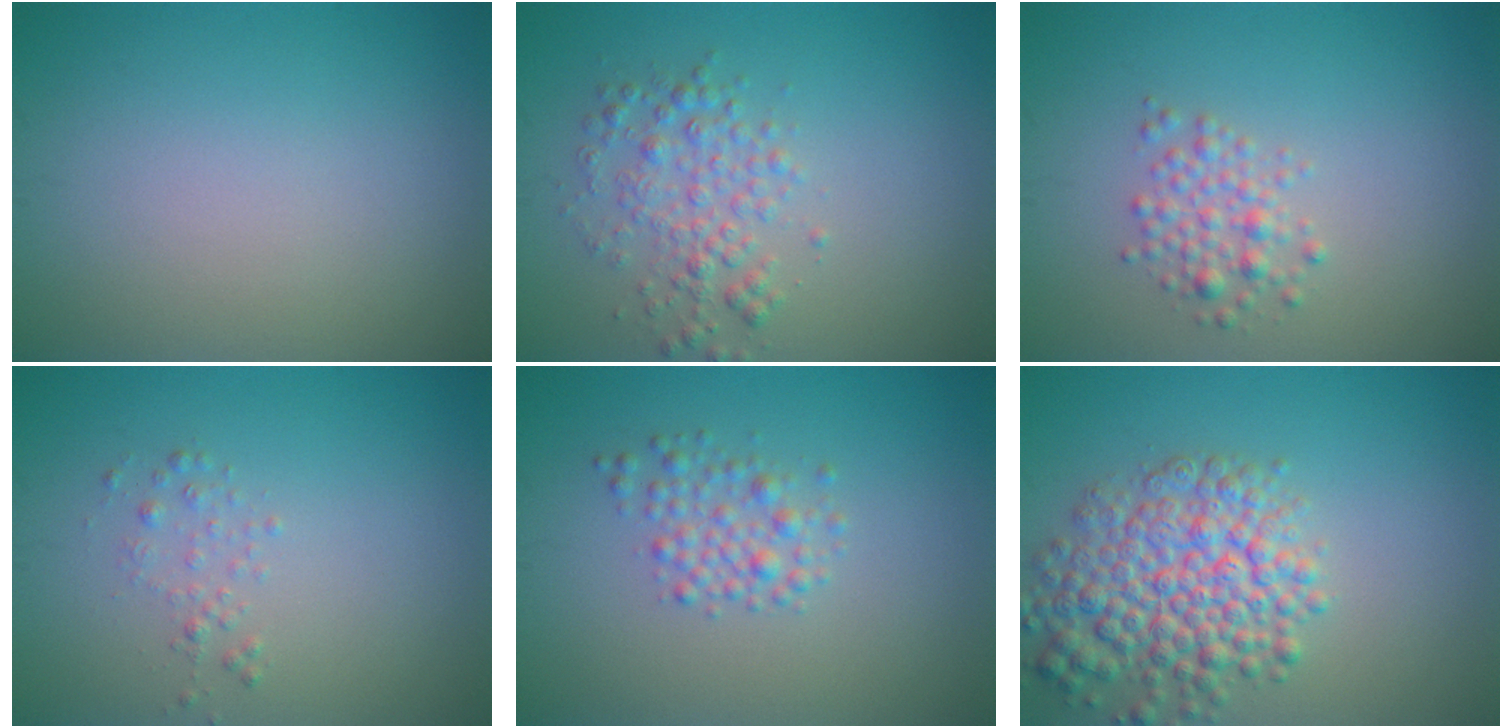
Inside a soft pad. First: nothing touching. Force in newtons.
{"total": 3.0, "press": 3.0, "slide": 0.0}
{"total": 2.1, "press": 2.1, "slide": 0.2}
{"total": 1.1, "press": 1.1, "slide": 0.1}
{"total": 2.2, "press": 2.2, "slide": 0.1}
{"total": 6.7, "press": 6.7, "slide": 0.3}